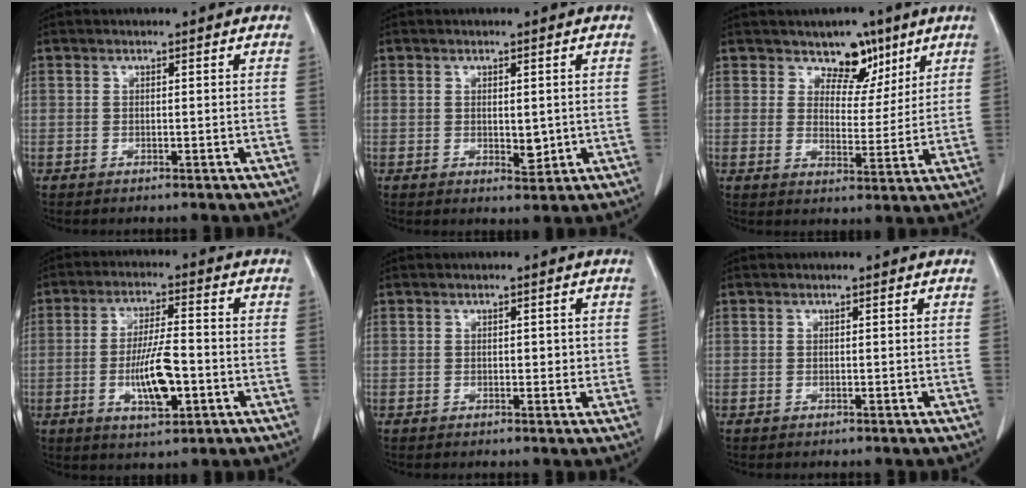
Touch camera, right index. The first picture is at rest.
{"total": 2.8, "force": [-0.1, 1.5, 2.3], "torque": [-0.036, -0.006, 0.006]}
{"total": 6.1, "force": [4.3, 3.8, 2.2], "torque": [-0.017, -0.004, 0.067]}
{"total": 8.8, "force": [-2.4, 2.1, 8.2], "torque": [-0.156, -0.001, -0.038]}
{"total": 1.8, "force": [0.1, 1.1, 1.4], "torque": [-0.016, 0.000, 0.002]}
{"total": 0.0}